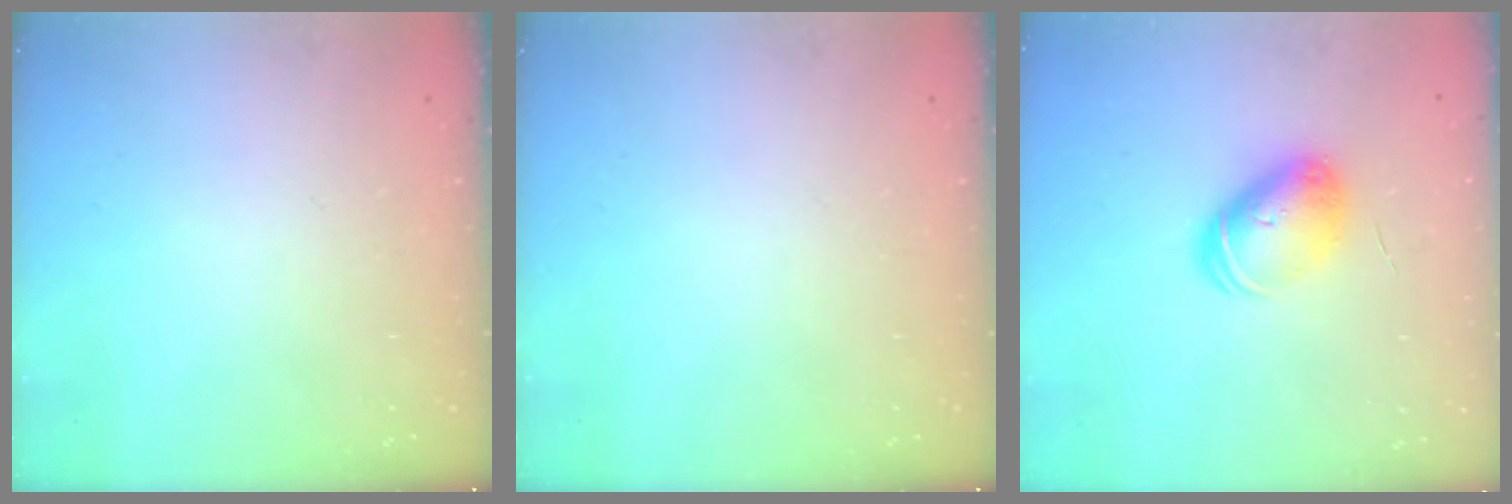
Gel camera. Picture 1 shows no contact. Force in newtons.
{"total": 0.0}
{"total": 8.4, "press": 8.4, "slide": 0.6}